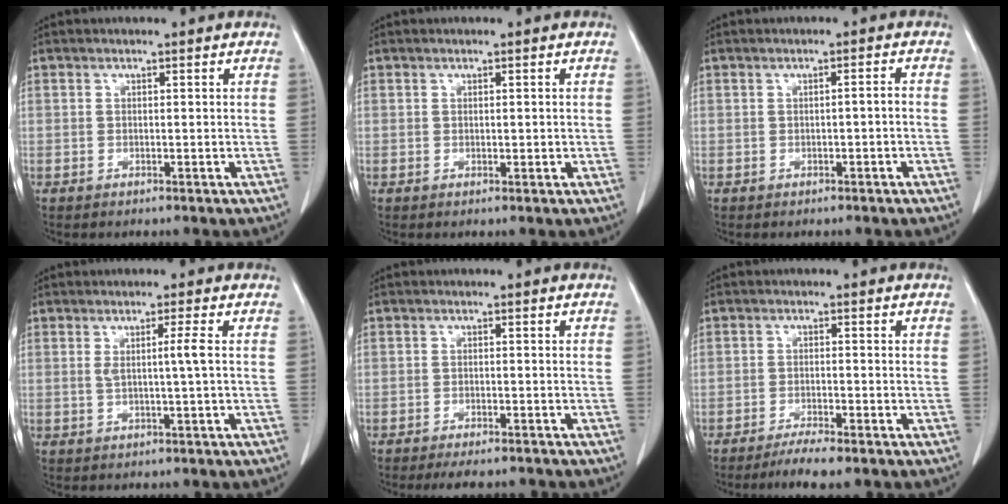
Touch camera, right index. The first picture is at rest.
{"total": 0.6, "force": [0.1, 0.4, 0.4], "torque": [-0.005, -0.001, 0.005]}
{"total": 1.1, "force": [-0.5, 0.1, 1.0], "torque": [-0.014, 0.003, -0.006]}
{"total": 2.5, "force": [0.3, -0.8, 2.4], "torque": [-0.044, -0.004, 0.007]}
{"total": 5.7, "force": [-5.2, 1.3, 1.9], "torque": [-0.019, -0.010, -0.069]}
{"total": 4.2, "force": [-3.3, 0.1, 2.6], "torque": [-0.047, -0.009, -0.059]}